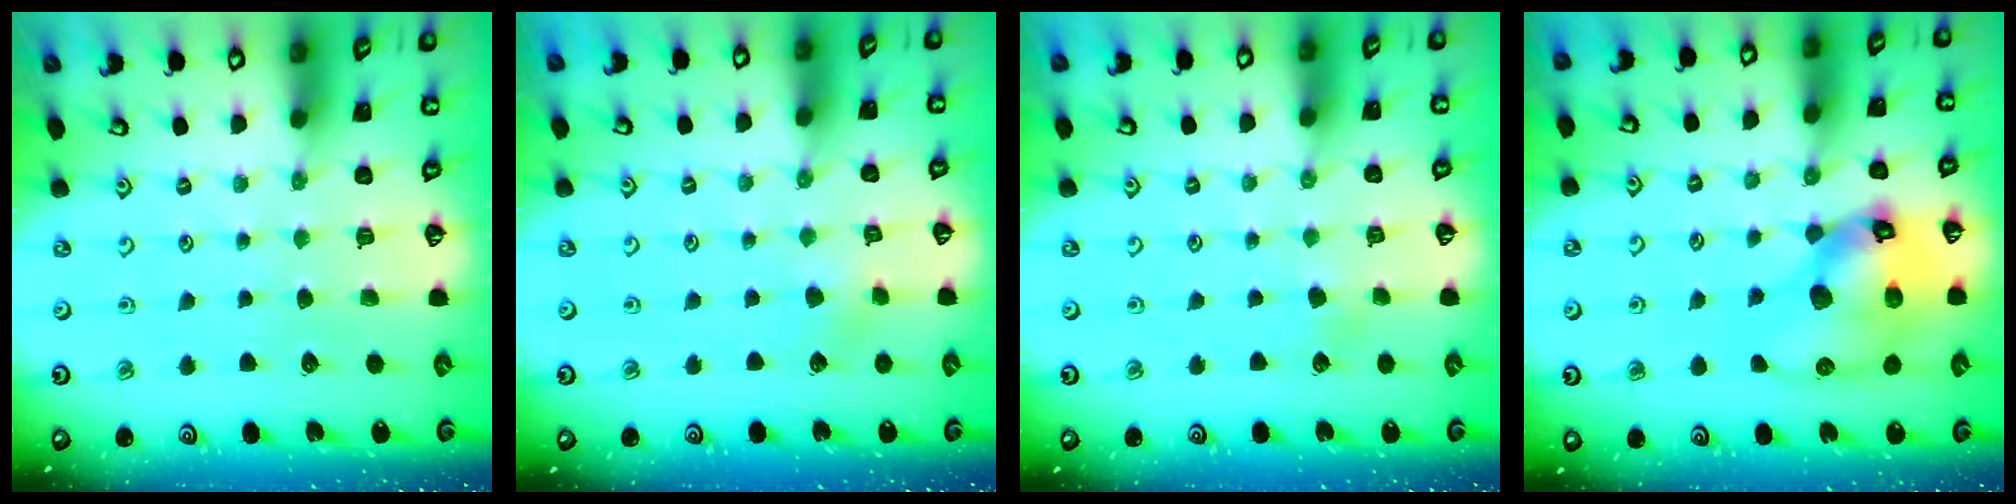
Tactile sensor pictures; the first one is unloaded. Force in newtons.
{"total": 2.9, "press": 2.9, "slide": 0.3}
{"total": 2.7, "press": 2.7, "slide": 0.4}
{"total": 18.4, "press": 18.2, "slide": 2.5}